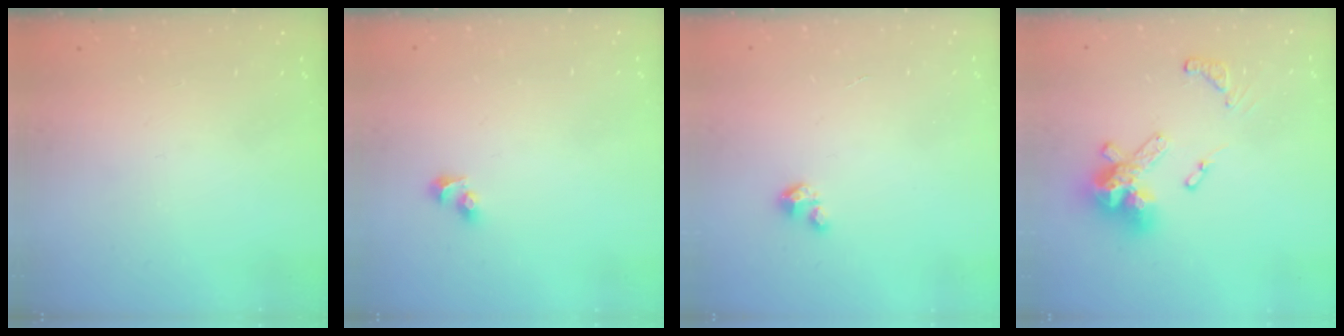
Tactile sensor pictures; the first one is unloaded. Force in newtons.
{"total": 3.5, "press": 3.0, "slide": 1.8}
{"total": 2.7, "press": 2.7, "slide": 0.2}
{"total": 13.7, "press": 13.6, "slide": 1.8}